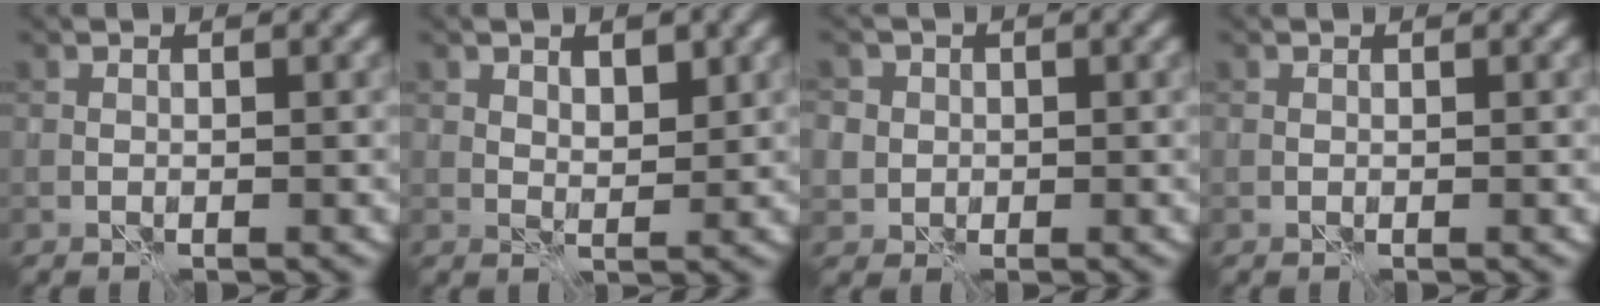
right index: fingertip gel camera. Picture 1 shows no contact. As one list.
[{"total": 2.3, "force": [1.3, 1.2, 1.4], "torque": [-0.020, -0.003, 0.023]}, {"total": 3.9, "force": [0.8, 3.6, 1.2], "torque": [-0.017, 0.022, -0.003]}, {"total": 0.0}]